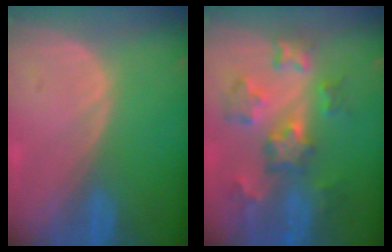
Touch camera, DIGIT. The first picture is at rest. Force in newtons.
{"total": 8.8, "press": 7.9, "slide": 4.0}